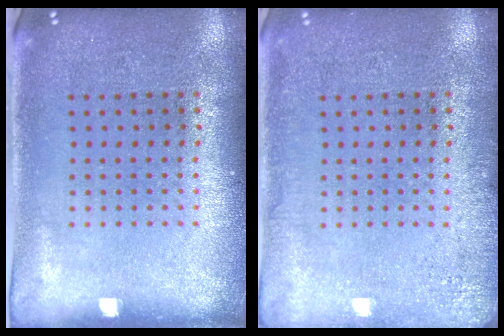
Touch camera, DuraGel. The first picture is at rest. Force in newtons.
{"total": 2.3, "press": 2.2, "slide": 0.3}